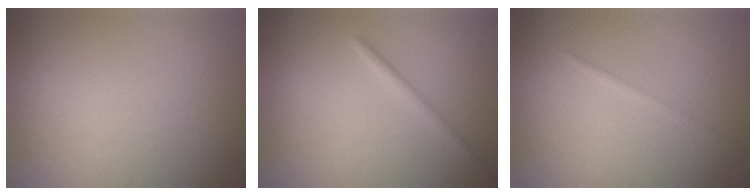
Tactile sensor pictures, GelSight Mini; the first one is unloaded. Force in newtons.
{"total": 1.4, "press": 1.4, "slide": 0.0}
{"total": 1.0, "press": 1.0, "slide": 0.1}